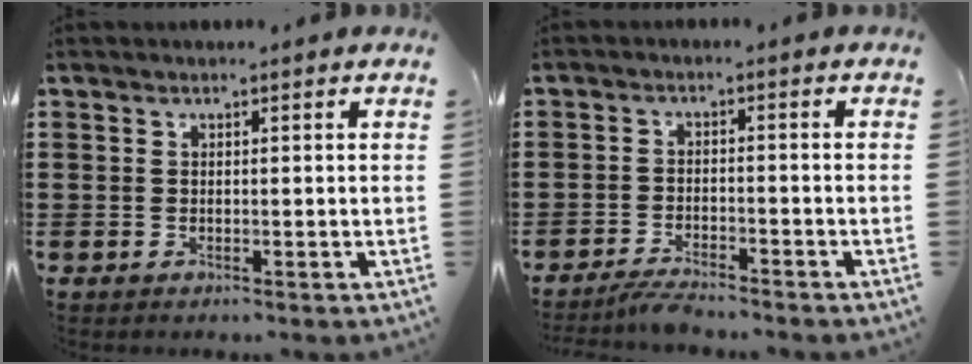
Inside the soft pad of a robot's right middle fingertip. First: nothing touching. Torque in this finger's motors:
{"motor_torque": [1.73, 0.41, 0.03, 0.04]}